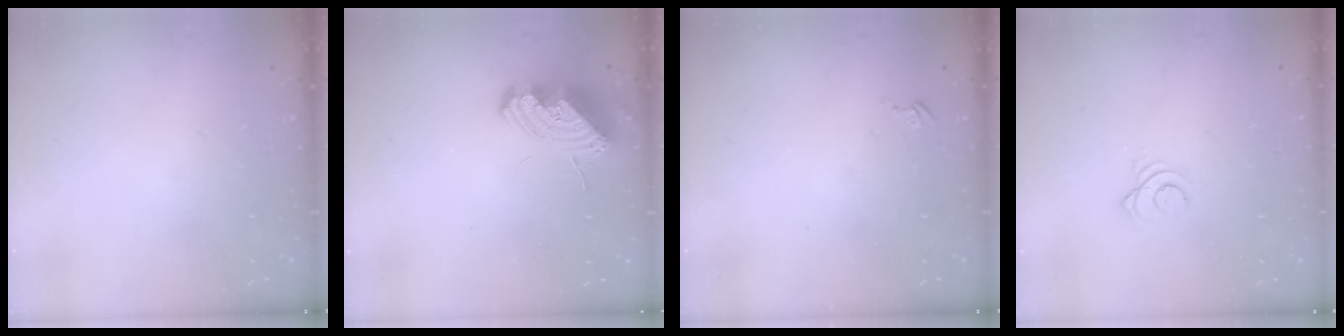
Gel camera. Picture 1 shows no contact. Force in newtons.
{"total": 11.8, "press": 11.7, "slide": 1.4}
{"total": 2.5, "press": 2.5, "slide": 0.3}
{"total": 3.2, "press": 3.2, "slide": 0.1}